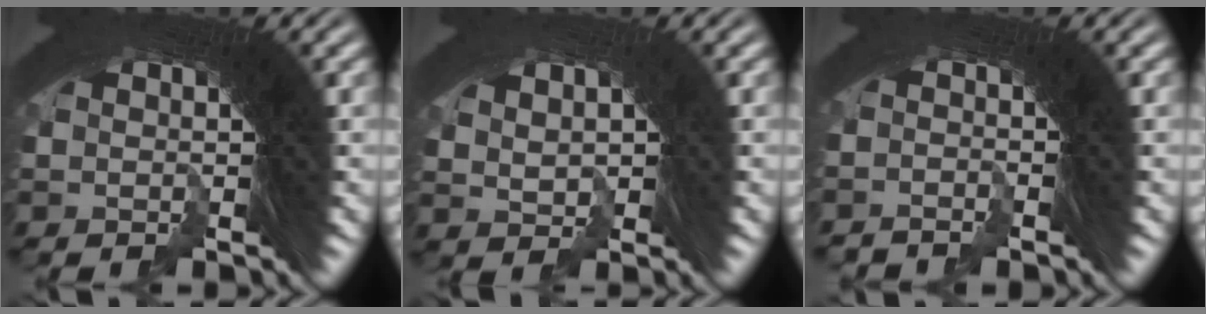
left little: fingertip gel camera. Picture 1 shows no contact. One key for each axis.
{"total": 2.7, "fx": -1.8, "fy": 2.0, "fz": -0.2, "tx": -0.024, "ty": -0.023, "tz": -0.017}
{"total": 2.7, "fx": -2.2, "fy": 0.0, "fz": -1.5, "tx": 0.015, "ty": -0.009, "tz": -0.037}